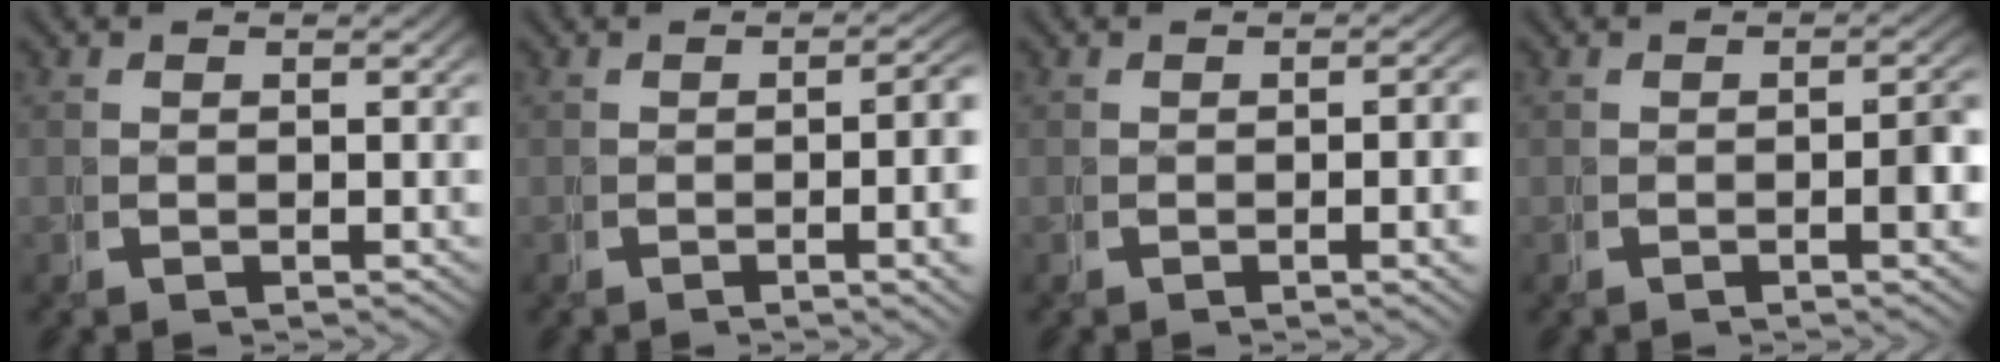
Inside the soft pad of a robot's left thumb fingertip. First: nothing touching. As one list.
[{"total": 4.7, "force": [-0.7, 1.0, 4.5], "torque": [-0.060, 0.002, -0.010]}, {"total": 2.4, "force": [-0.4, 0.2, 2.3], "torque": [-0.037, 0.003, -0.005]}, {"total": 2.7, "force": [-0.3, 0.4, 2.6], "torque": [-0.035, 0.002, -0.007]}]